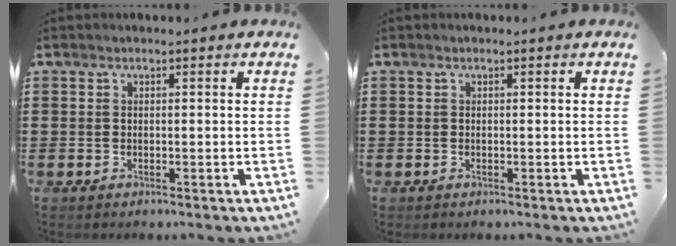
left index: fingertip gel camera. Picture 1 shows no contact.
{"total": 0.0}